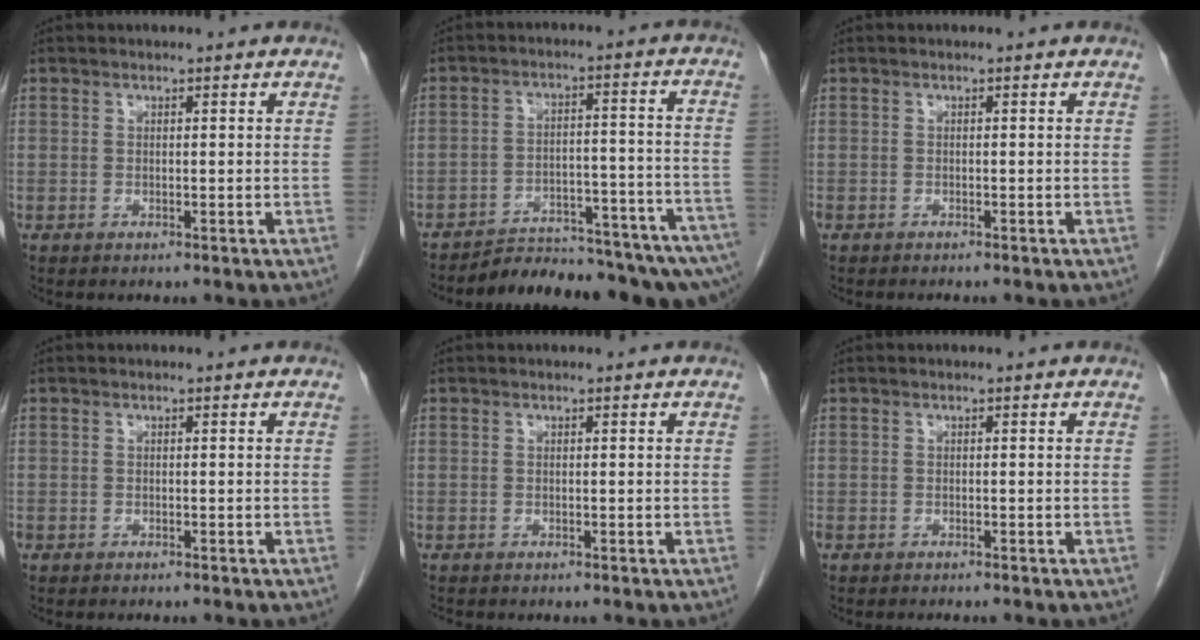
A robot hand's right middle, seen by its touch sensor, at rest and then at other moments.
{"total": 16.8, "force": [-15.2, 2.1, 6.6], "torque": [-0.057, 0.024, -0.207]}
{"total": 2.3, "force": [-2.0, 0.7, 1.0], "torque": [-0.018, -0.006, -0.027]}
{"total": 2.3, "force": [-1.9, 0.9, 0.9], "torque": [-0.018, -0.006, -0.026]}
{"total": 0.6, "force": [-0.6, 0.0, 0.1], "torque": [-0.011, -0.004, -0.013]}
{"total": 3.1, "force": [-2.7, 0.9, 1.3], "torque": [-0.023, -0.008, -0.039]}